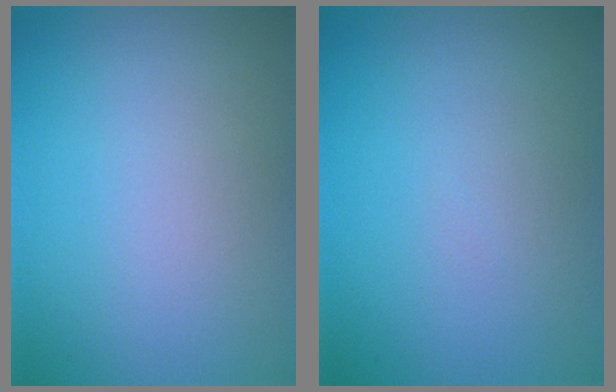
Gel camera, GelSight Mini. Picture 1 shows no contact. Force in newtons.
{"total": 0.0}